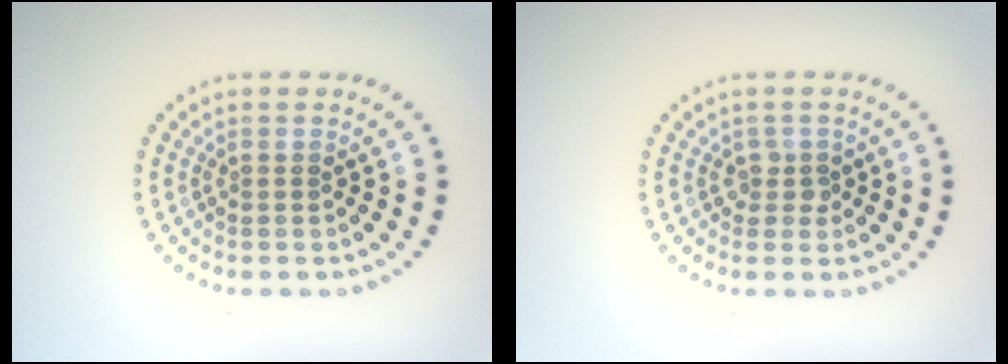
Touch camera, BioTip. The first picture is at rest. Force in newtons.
{"total": 1.2, "press": 1.1, "slide": 0.6}